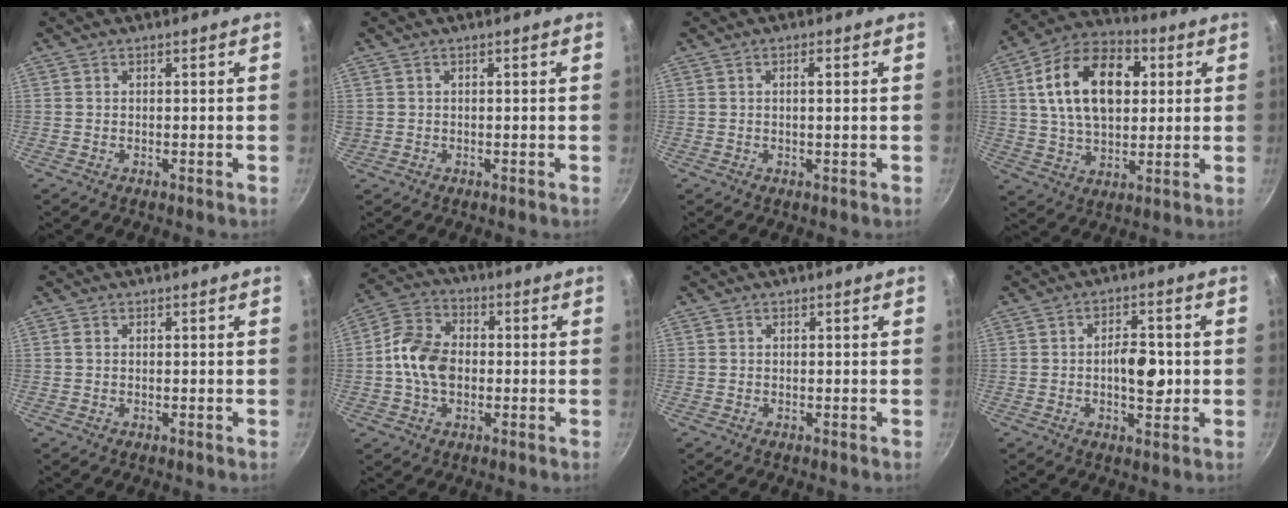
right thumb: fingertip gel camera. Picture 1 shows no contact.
{"total": 0.6, "force": [0.0, 0.6, -0.2], "torque": [0.003, 0.003, 0.005]}
{"total": 1.7, "force": [0.4, 0.3, 1.6], "torque": [-0.035, 0.003, 0.007]}
{"total": 19.2, "force": [4.4, 12.2, 14.2], "torque": [-0.215, 0.009, 0.064]}
{"total": 0.7, "force": [0.1, 0.5, 0.4], "torque": [-0.008, 0.002, 0.002]}
{"total": 10.8, "force": [-1.1, 7.9, 7.3], "torque": [-0.117, 0.026, -0.037]}
{"total": 0.0}
{"total": 7.2, "force": [-0.4, 3.6, 6.2], "torque": [-0.073, 0.005, -0.010]}